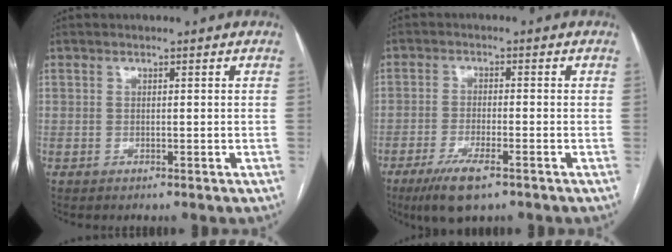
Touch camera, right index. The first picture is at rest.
{"total": 7.1, "force": [-4.5, 1.2, 5.4], "torque": [-0.104, -0.016, -0.076]}